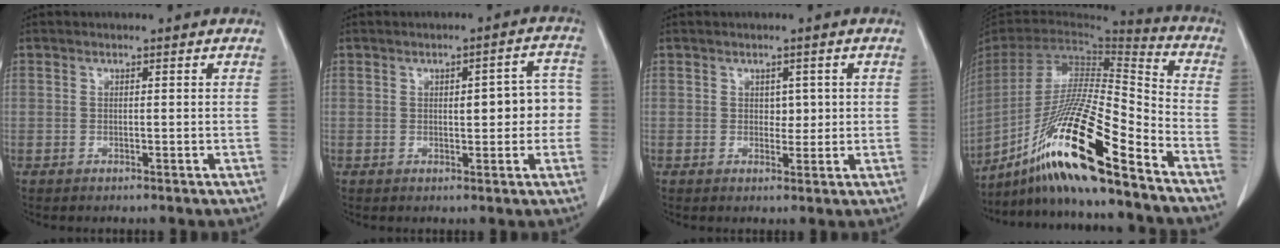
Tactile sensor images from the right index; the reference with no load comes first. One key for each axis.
{"total": 6.9, "fx": 0.2, "fy": 2.6, "fz": 6.4, "tx": -0.072, "ty": 0.026, "tz": 0.005}
{"total": 2.2, "fx": 0.5, "fy": 1.5, "fz": 1.6, "tx": -0.016, "ty": -0.001, "tz": 0.009}
{"total": 23.3, "fx": -16.2, "fy": 0.8, "fz": 16.7, "tx": -0.331, "ty": -0.032, "tz": -0.298}